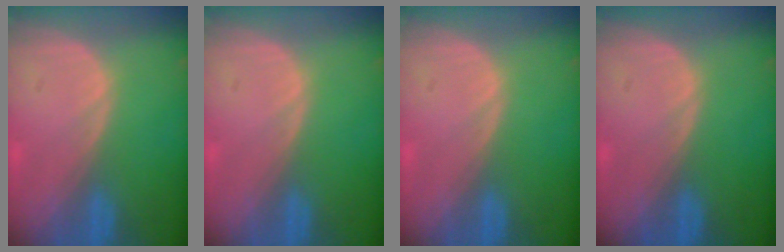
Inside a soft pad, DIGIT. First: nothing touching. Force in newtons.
{"total": 0.0}
{"total": 0.0}
{"total": 0.0}